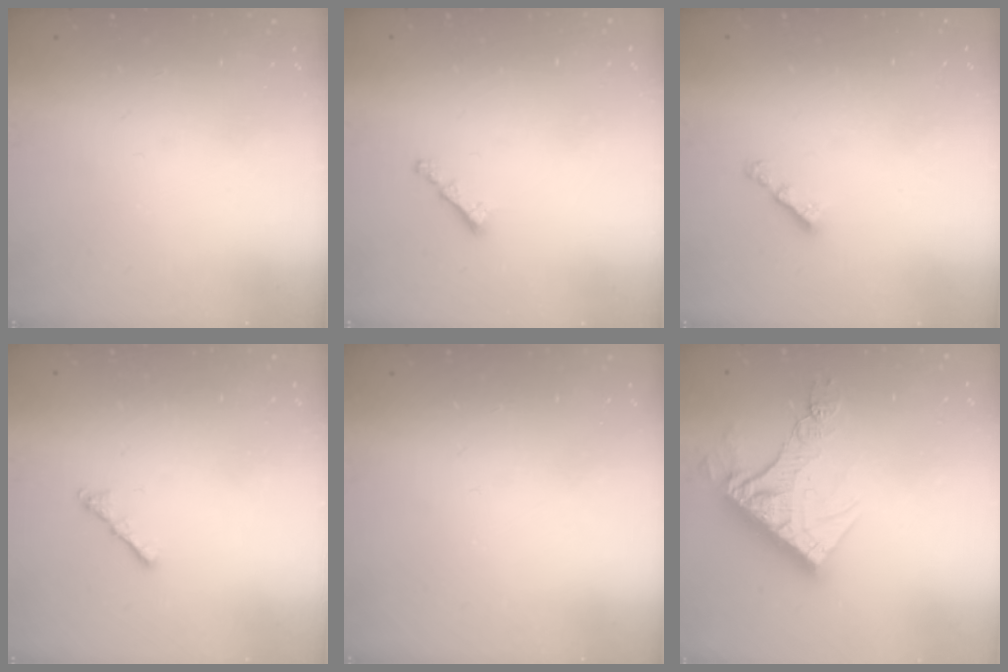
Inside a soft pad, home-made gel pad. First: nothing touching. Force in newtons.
{"total": 1.6, "press": 1.5, "slide": 0.5}
{"total": 2.9, "press": 2.8, "slide": 0.6}
{"total": 2.1, "press": 2.0, "slide": 0.6}
{"total": 0.0}
{"total": 14.4, "press": 14.4, "slide": 1.1}